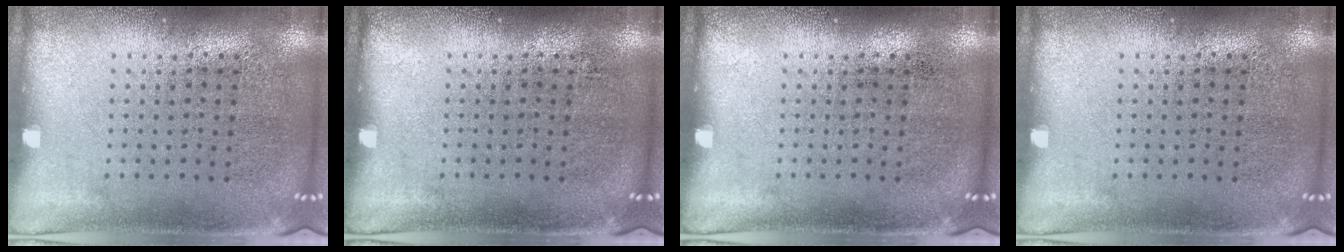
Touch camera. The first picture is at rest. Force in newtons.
{"total": 0.0}
{"total": 0.0}
{"total": 0.0}